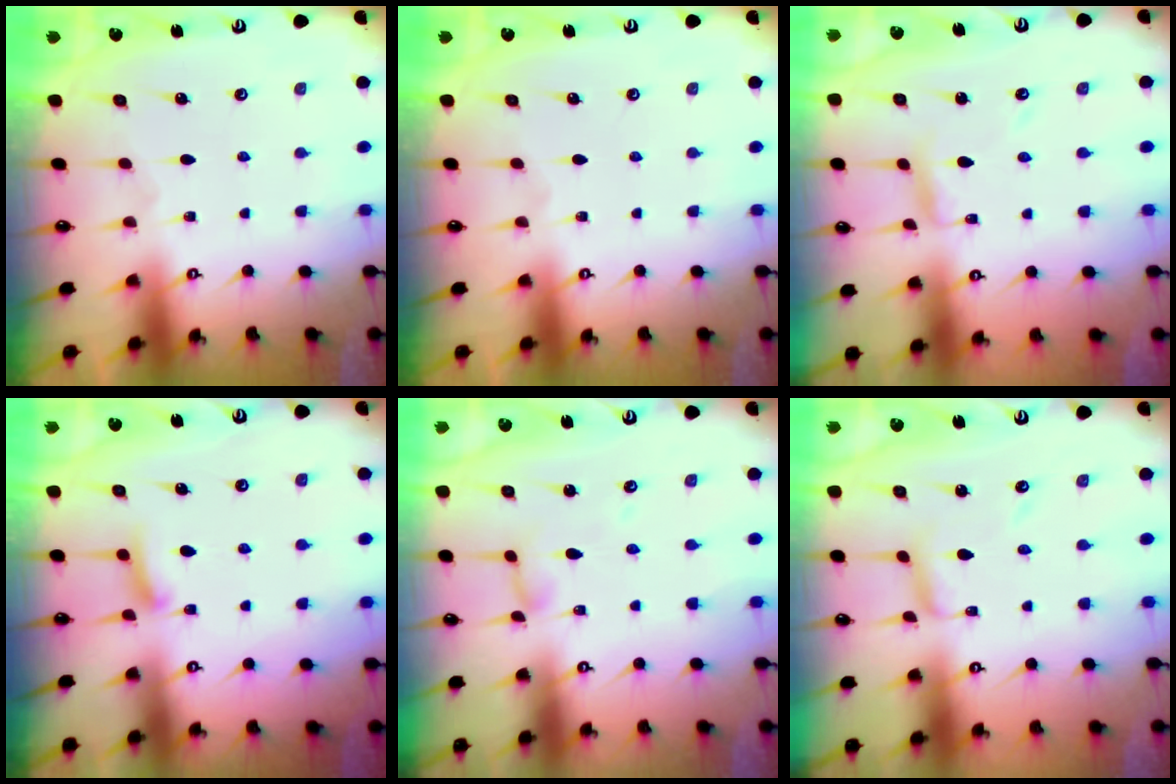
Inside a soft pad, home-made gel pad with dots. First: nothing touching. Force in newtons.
{"total": 0.0}
{"total": 4.7, "press": 4.6, "slide": 0.4}
{"total": 5.7, "press": 5.7, "slide": 0.7}
{"total": 4.6, "press": 4.6, "slide": 0.2}
{"total": 5.8, "press": 5.8, "slide": 0.5}